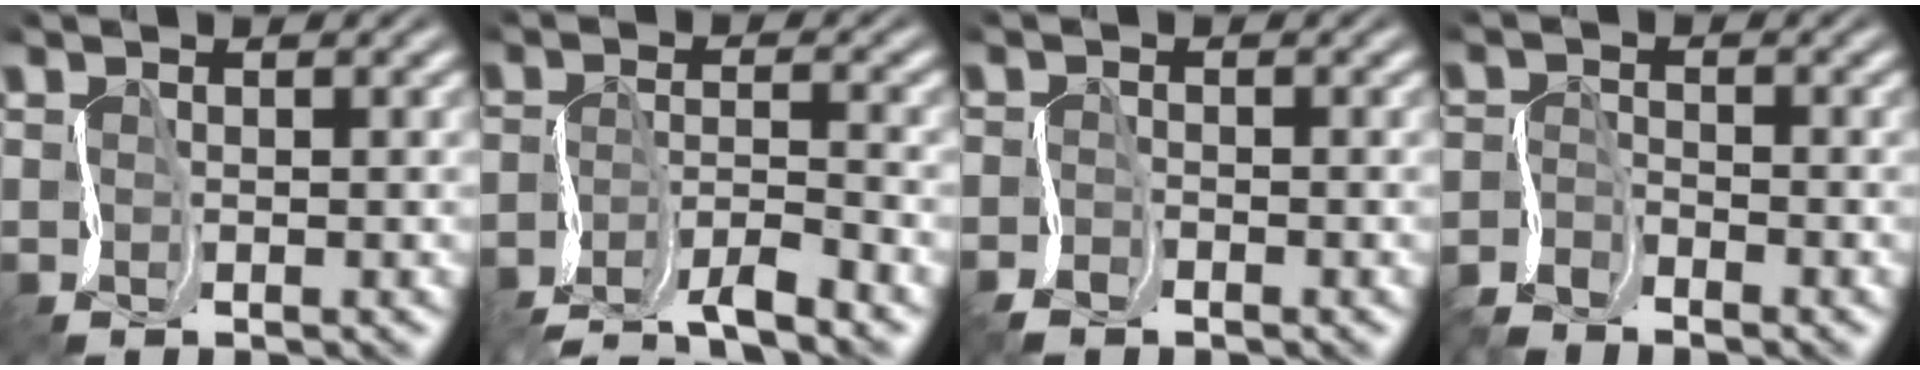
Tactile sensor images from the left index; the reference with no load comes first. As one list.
[{"total": 6.2, "force": [-5.1, 0.9, 3.4], "torque": [-0.051, 0.001, -0.099]}, {"total": 1.8, "force": [-1.7, 0.5, 0.4], "torque": [-0.015, 0.001, -0.041]}, {"total": 3.2, "force": [-3.0, 0.7, 0.5], "torque": [-0.015, -0.001, -0.072]}]